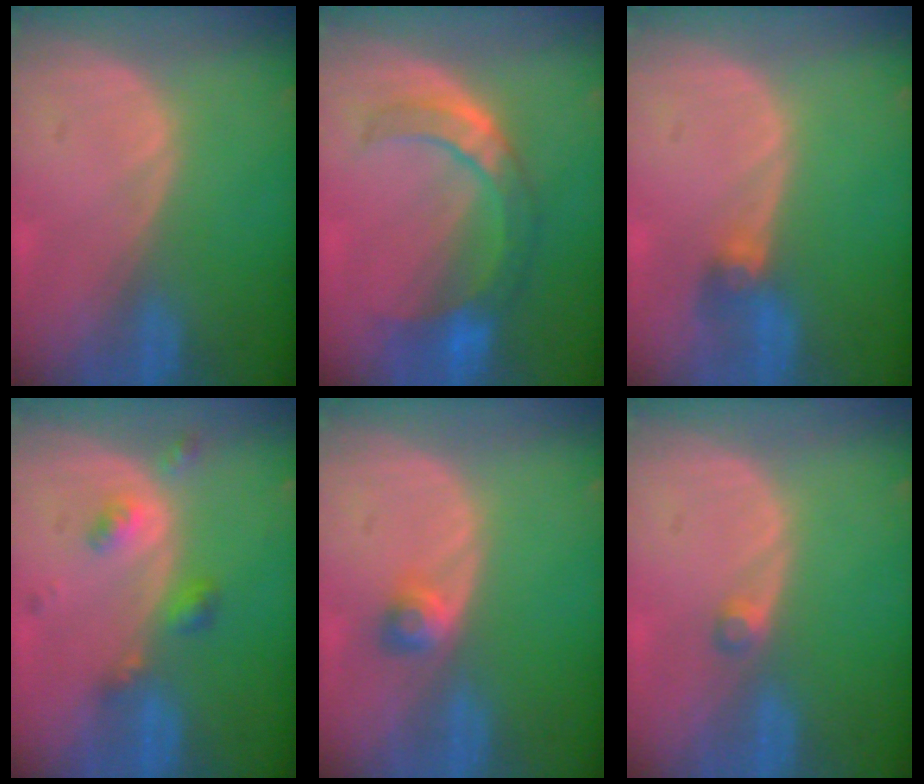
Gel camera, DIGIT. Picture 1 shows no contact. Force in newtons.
{"total": 7.5, "press": 7.3, "slide": 1.7}
{"total": 2.6, "press": 2.6, "slide": 0.6}
{"total": 4.5, "press": 4.0, "slide": 1.9}
{"total": 2.6, "press": 2.3, "slide": 1.2}
{"total": 1.5, "press": 1.2, "slide": 0.8}